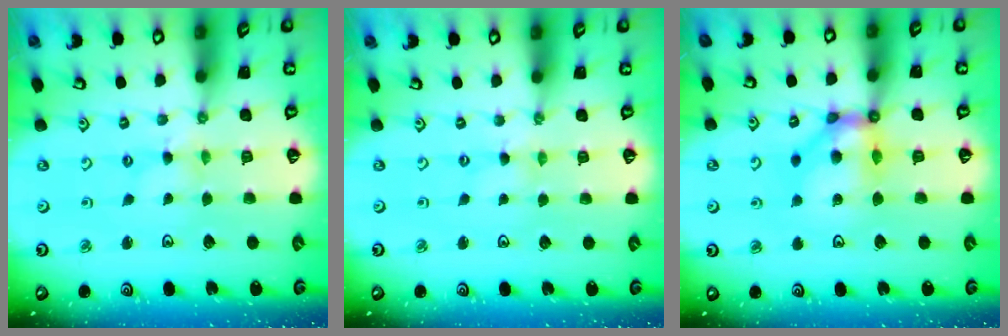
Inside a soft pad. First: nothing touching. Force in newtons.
{"total": 0.0}
{"total": 10.4, "press": 10.3, "slide": 1.4}